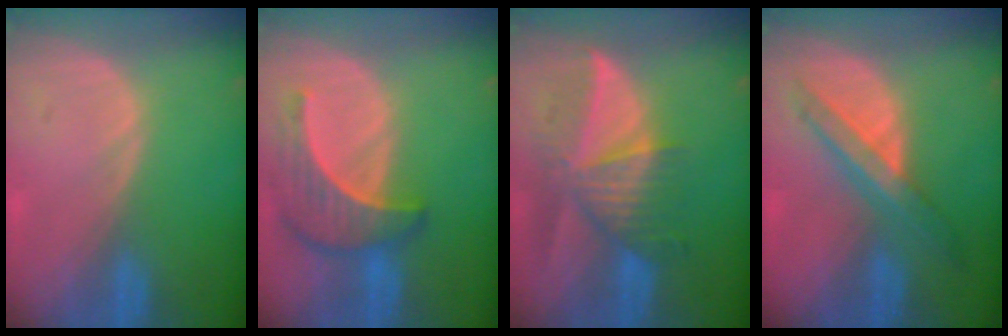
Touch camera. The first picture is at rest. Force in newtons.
{"total": 7.1, "press": 7.0, "slide": 1.1}
{"total": 9.1, "press": 8.3, "slide": 3.8}
{"total": 7.2, "press": 6.1, "slide": 3.8}